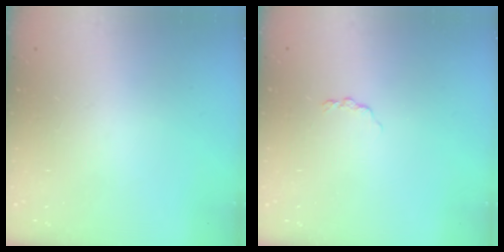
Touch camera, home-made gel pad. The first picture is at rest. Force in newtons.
{"total": 2.9, "press": 2.8, "slide": 0.4}